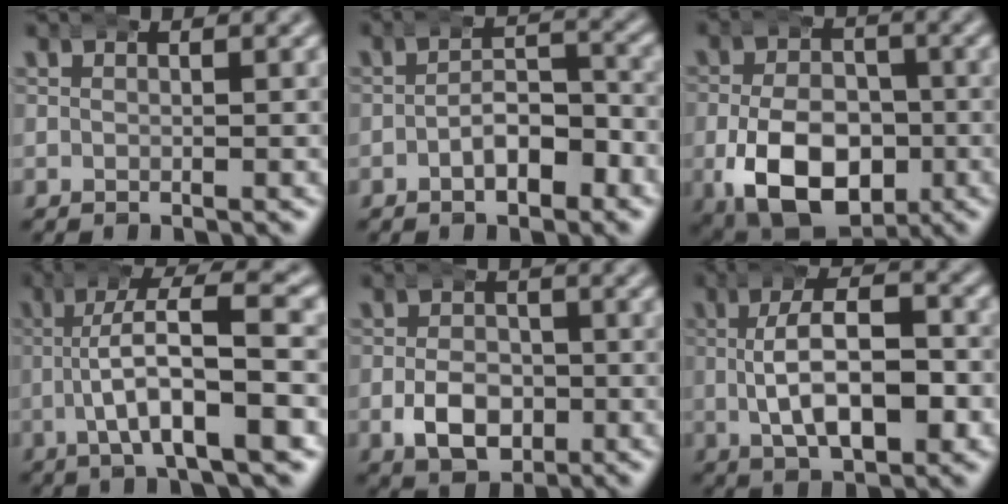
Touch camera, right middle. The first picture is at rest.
{"total": 3.9, "force": [-2.8, 1.7, 2.1], "torque": [-0.013, -0.004, -0.048]}
{"total": 11.3, "force": [-3.6, 7.9, 7.2], "torque": [-0.135, -0.052, -0.037]}
{"total": 6.9, "force": [-0.5, 1.8, 6.6], "torque": [-0.103, 0.011, -0.013]}
{"total": 4.9, "force": [-1.7, 3.5, 3.0], "torque": [-0.040, -0.011, -0.026]}
{"total": 7.4, "force": [-1.0, 4.0, 6.1], "torque": [-0.093, -0.001, -0.013]}